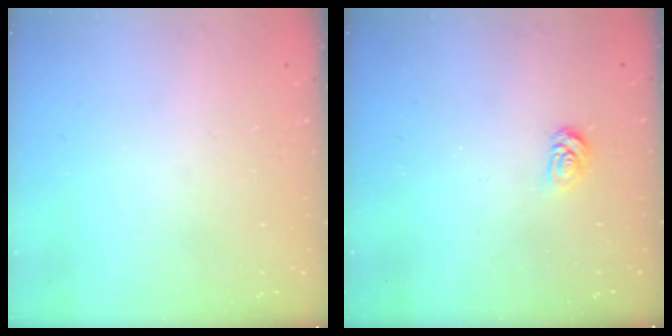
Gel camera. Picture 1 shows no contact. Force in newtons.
{"total": 3.9, "press": 3.9, "slide": 0.5}